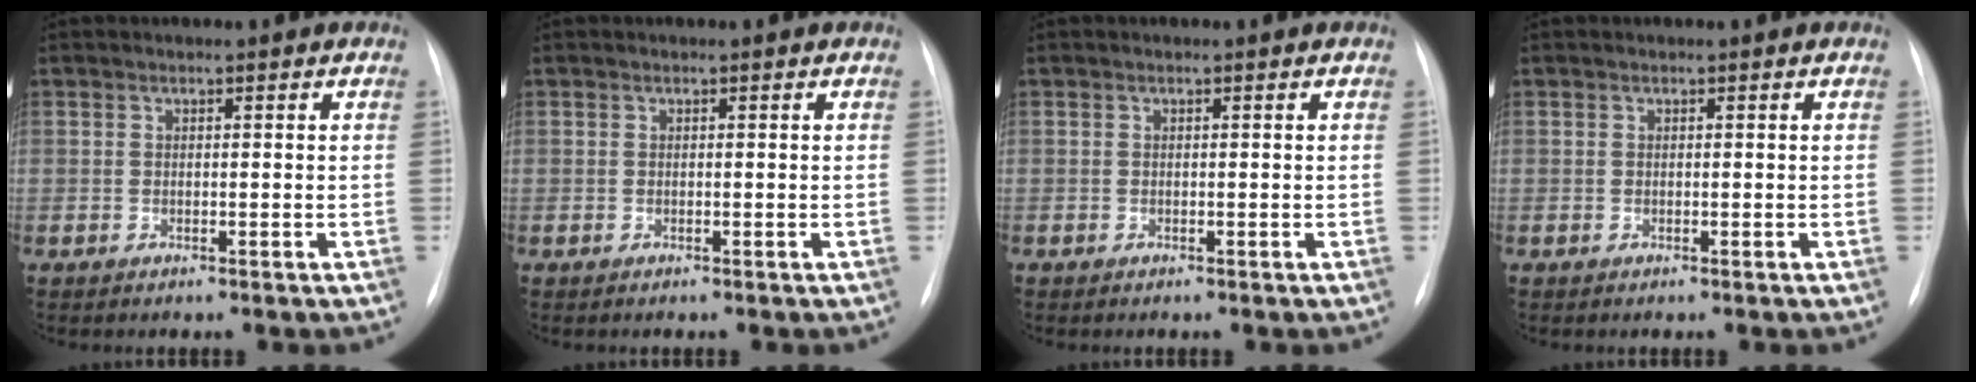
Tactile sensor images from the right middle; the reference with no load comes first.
{"total": 0.0}
{"total": 0.0}
{"total": 0.0}